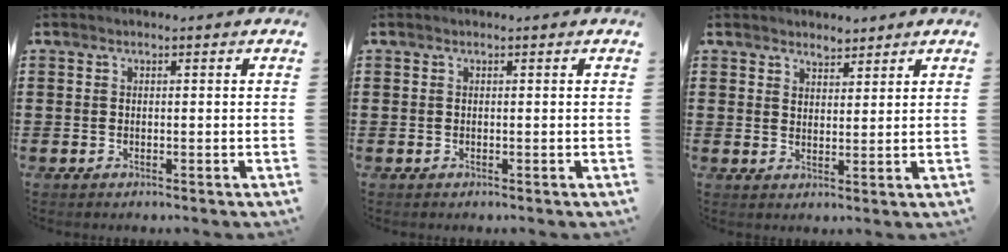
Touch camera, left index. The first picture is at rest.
{"total": 0.0}
{"total": 2.7, "force": [2.5, 1.0, 0.0], "torque": [-0.007, 0.002, 0.047]}